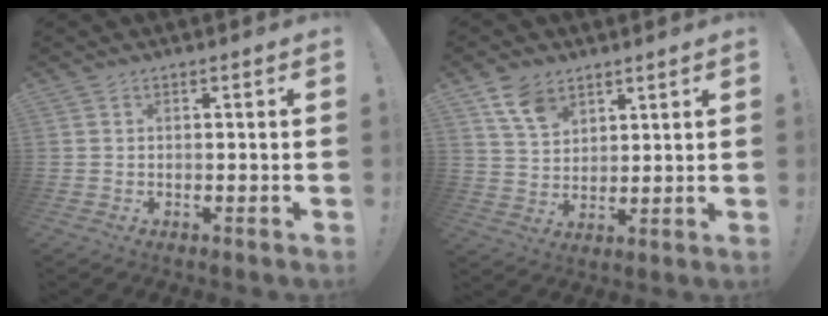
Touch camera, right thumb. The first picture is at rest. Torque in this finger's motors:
{"motor_torque": [0.65, 0.58, 0.22, -0.13, 0.00]}